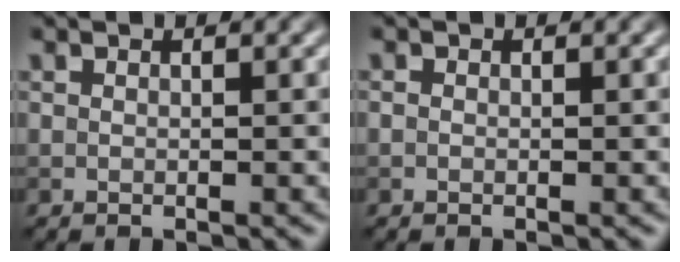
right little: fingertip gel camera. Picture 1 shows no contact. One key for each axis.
{"total": 0.0}